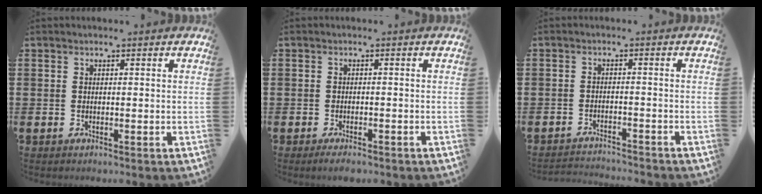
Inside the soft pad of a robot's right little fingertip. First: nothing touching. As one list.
[{"total": 1.2, "force": [-0.9, 0.3, 0.8], "torque": [-0.009, -0.003, -0.018]}, {"total": 2.0, "force": [-2.0, -0.1, -0.1], "torque": [-0.003, 0.002, -0.045]}]